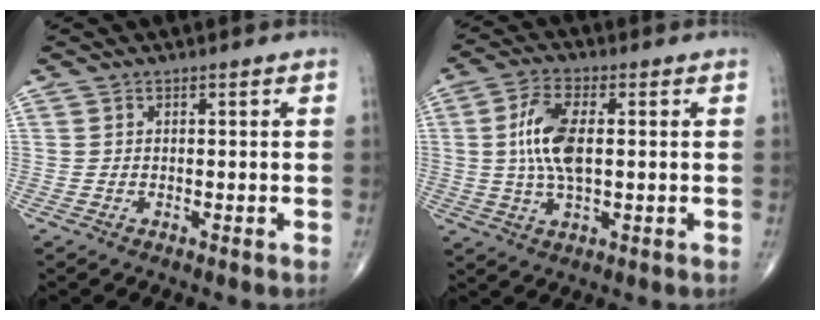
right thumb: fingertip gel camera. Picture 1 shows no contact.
{"total": 9.7, "force": [0.8, 4.3, 8.6], "torque": [-0.176, 0.003, 0.015]}